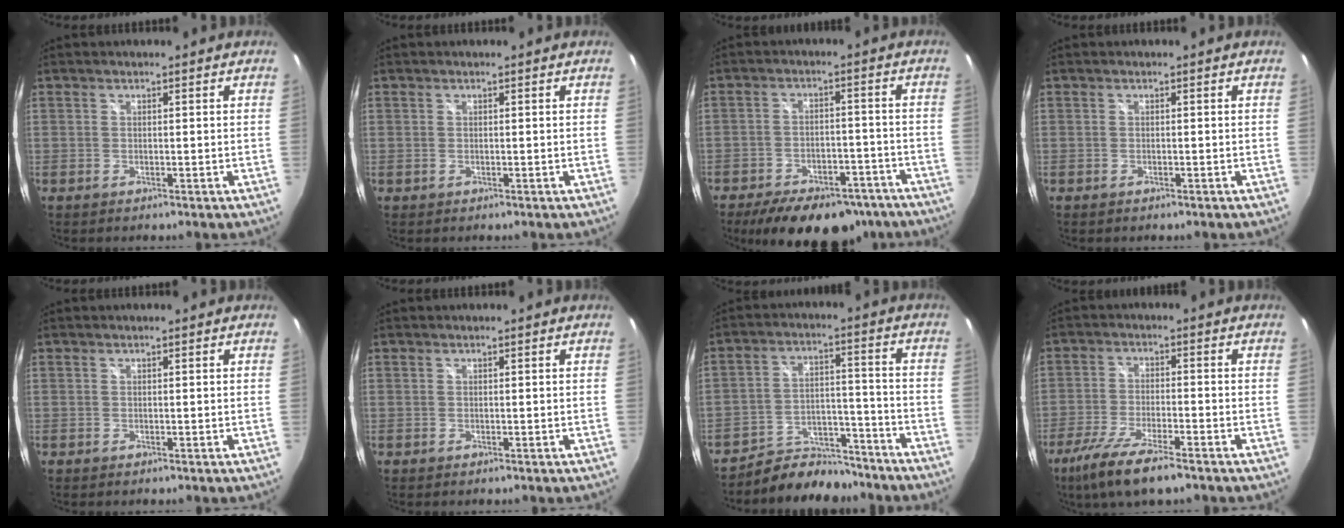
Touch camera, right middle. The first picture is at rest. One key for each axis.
{"total": 0.0}
{"total": 18.7, "fx": -14.3, "fy": 8.4, "fz": 8.6, "tx": -0.168, "ty": -0.002, "tz": -0.184}
{"total": 0.0}
{"total": 0.0}
{"total": 0.0}
{"total": 11.7, "fx": -10.6, "fy": 4.2, "fz": 2.4, "tx": -0.051, "ty": 0.024, "tz": -0.159}
{"total": 11.2, "fx": -7.9, "fy": 2.0, "fz": 7.7, "tx": -0.175, "ty": -0.037, "tz": -0.148}